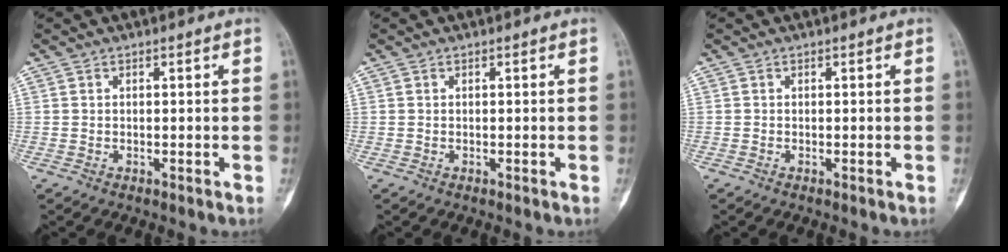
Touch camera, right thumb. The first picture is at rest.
{"total": 0.0}
{"total": 0.0}